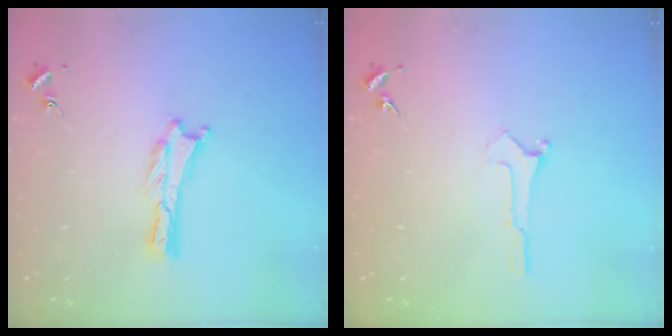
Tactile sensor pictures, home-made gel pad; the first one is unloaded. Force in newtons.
{"total": 0.0}